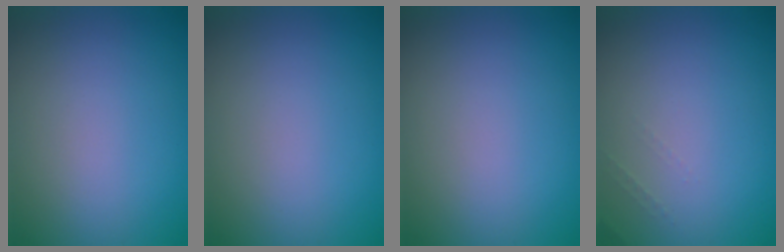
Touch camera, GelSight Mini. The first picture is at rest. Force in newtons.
{"total": 0.0}
{"total": 0.0}
{"total": 0.6, "press": 0.6, "slide": 0.2}